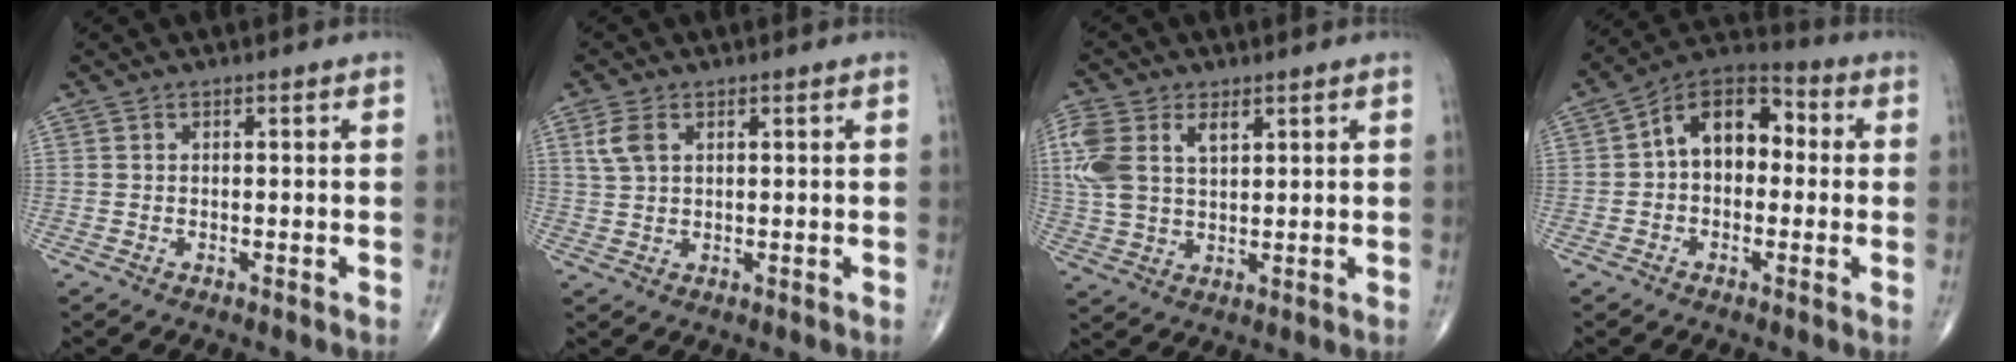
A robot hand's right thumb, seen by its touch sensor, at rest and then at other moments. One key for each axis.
{"total": 4.1, "fx": 1.6, "fy": 2.4, "fz": 2.8, "tx": -0.065, "ty": 0.004, "tz": 0.037}
{"total": 11.0, "fx": 4.0, "fy": 6.7, "fz": 7.8, "tx": -0.172, "ty": 0.004, "tz": 0.083}
{"total": 11.8, "fx": 0.7, "fy": 7.9, "fz": 8.8, "tx": -0.108, "ty": 0.039, "tz": -0.006}